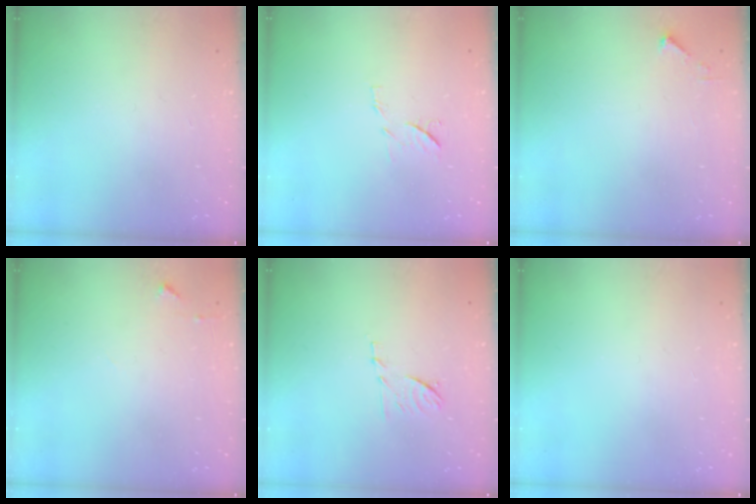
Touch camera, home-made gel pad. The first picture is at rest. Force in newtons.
{"total": 6.5, "press": 6.5, "slide": 0.7}
{"total": 2.7, "press": 2.7, "slide": 0.3}
{"total": 5.1, "press": 5.1, "slide": 0.6}
{"total": 6.9, "press": 6.8, "slide": 1.0}
{"total": 0.0}